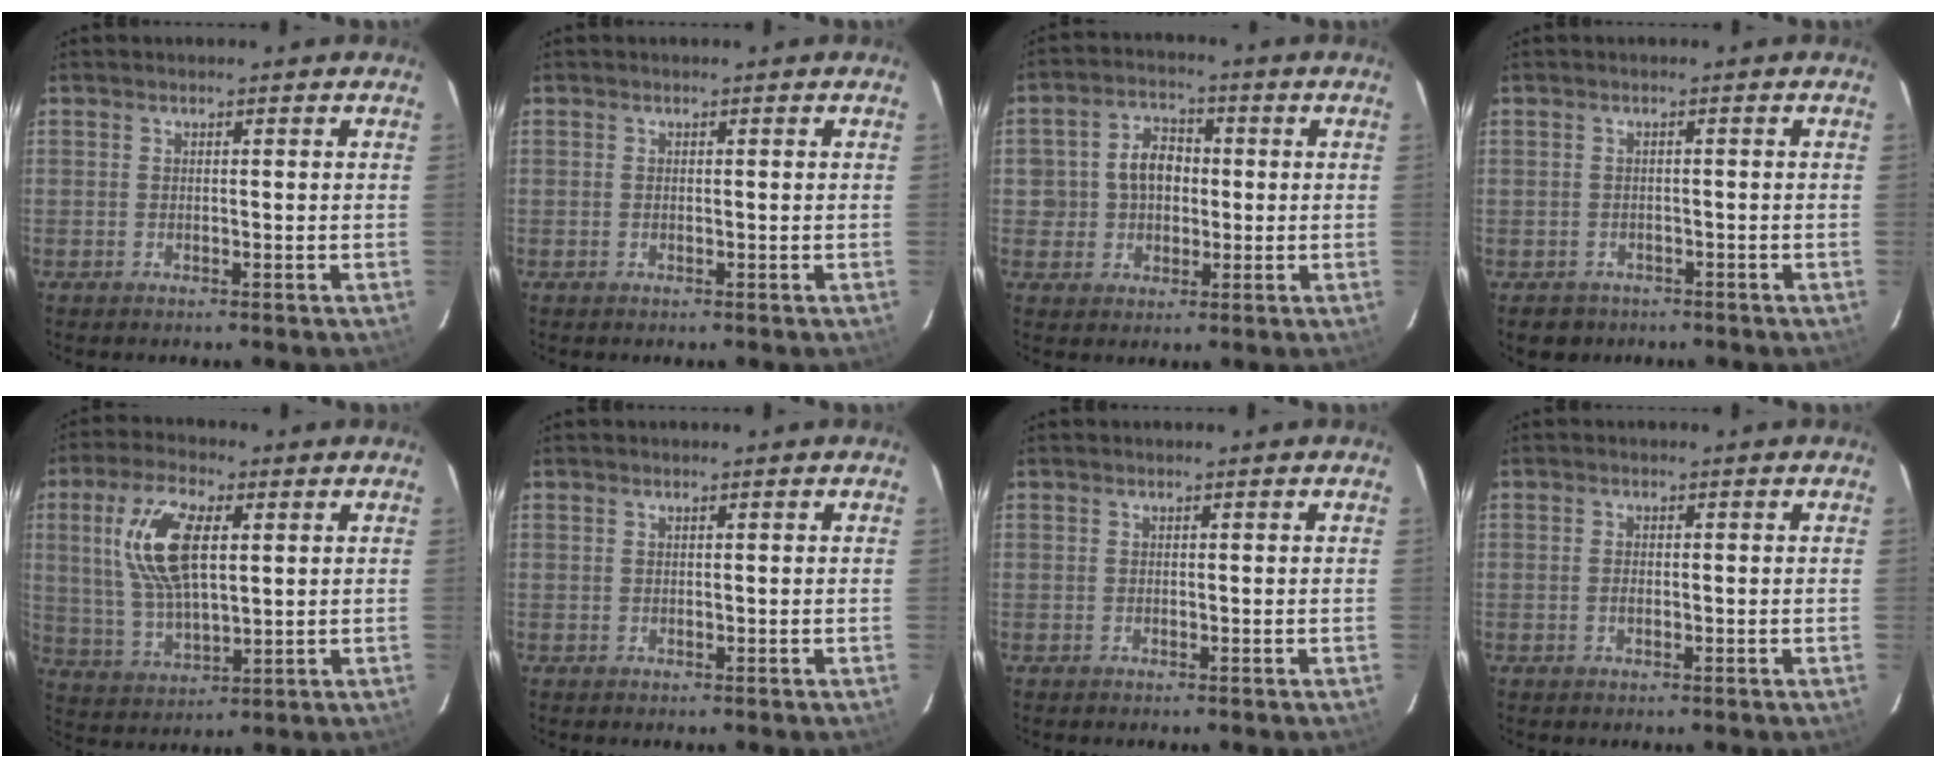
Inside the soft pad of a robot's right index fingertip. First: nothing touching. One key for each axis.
{"total": 0.0}
{"total": 7.1, "fx": 0.2, "fy": 6.1, "fz": 3.7, "tx": -0.069, "ty": 0.026, "tz": 0.009}
{"total": 3.2, "fx": -1.7, "fy": 2.6, "fz": 0.3, "tx": -0.008, "ty": 0.008, "tz": -0.021}
{"total": 13.9, "fx": 3.8, "fy": 6.0, "fz": 12.0, "tx": -0.239, "ty": 0.009, "tz": 0.082}
{"total": 0.0}
{"total": 0.0}
{"total": 1.4, "fx": -0.3, "fy": 0.8, "fz": 1.1, "tx": -0.022, "ty": 0.001, "tz": -0.006}